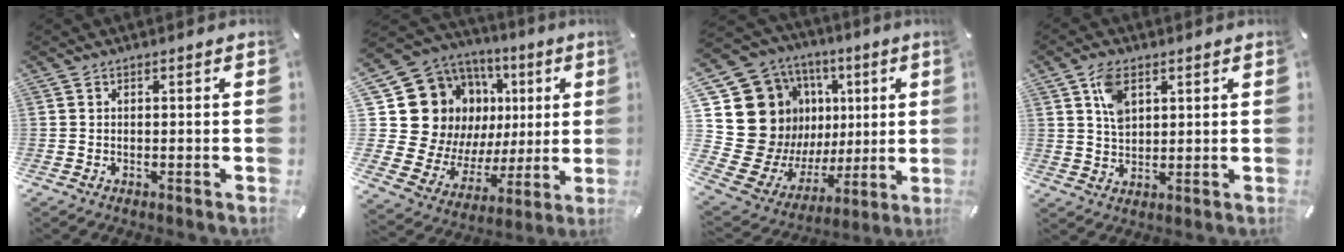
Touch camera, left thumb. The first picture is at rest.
{"total": 21.0, "force": [6.8, 17.6, 9.2], "torque": [-0.168, -0.066, 0.159]}
{"total": 24.5, "force": [5.5, 20.1, 12.9], "torque": [-0.223, -0.061, 0.152]}
{"total": 6.5, "force": [2.8, 4.2, 4.1], "torque": [-0.074, 0.002, 0.051]}